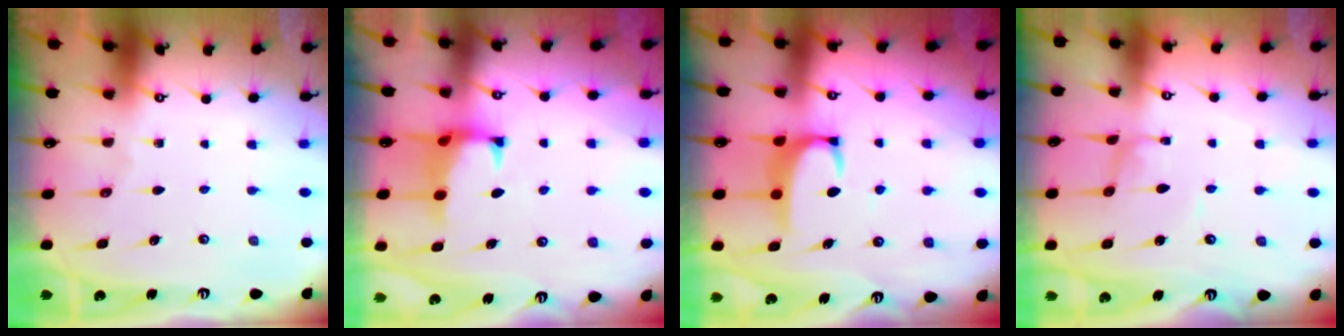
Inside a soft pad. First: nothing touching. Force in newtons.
{"total": 1.5, "press": 1.3, "slide": 0.7}
{"total": 3.3, "press": 3.3, "slide": 0.3}
{"total": 1.9, "press": 1.9, "slide": 0.0}